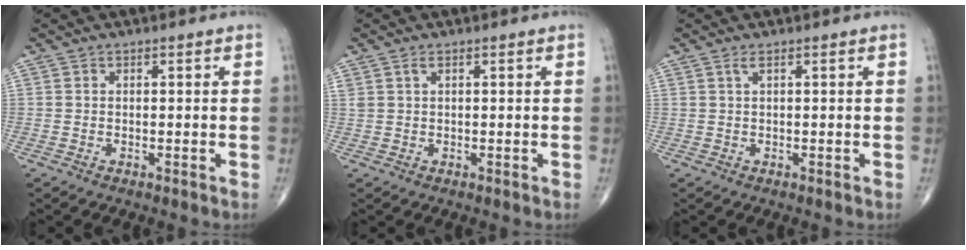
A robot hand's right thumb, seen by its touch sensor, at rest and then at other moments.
{"total": 1.1, "force": [0.7, 0.5, 0.7], "torque": [-0.015, 0.009, 0.016]}
{"total": 0.7, "force": [0.4, 0.0, 0.6], "torque": [-0.016, 0.006, 0.008]}